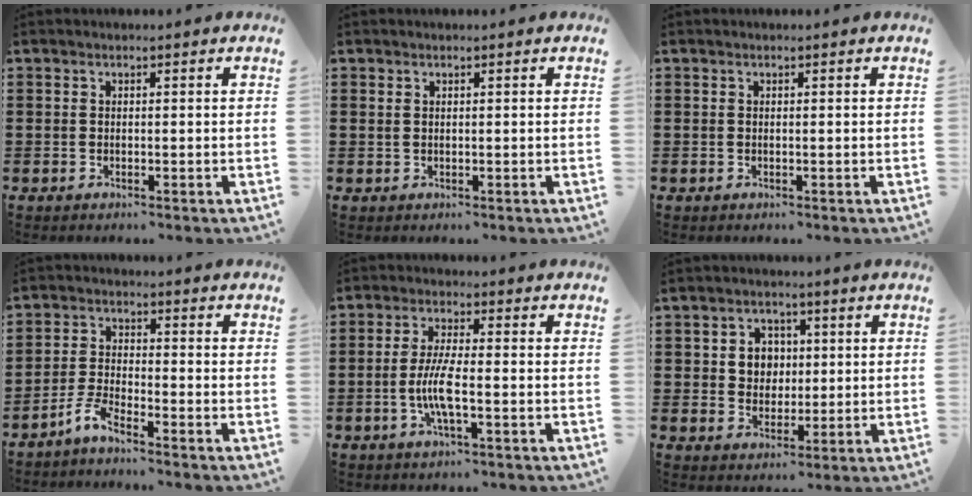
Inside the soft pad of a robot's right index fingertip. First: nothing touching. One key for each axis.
{"total": 0.6, "fx": 0.4, "fy": 0.4, "fz": 0.3, "tx": -0.007, "ty": 0.002, "tz": 0.007}
{"total": 0.0}
{"total": 3.8, "fx": -3.4, "fy": 0.1, "fz": 1.6, "tx": -0.050, "ty": -0.003, "tz": -0.073}
{"total": 6.0, "fx": -1.7, "fy": 1.1, "fz": 5.7, "tx": -0.127, "ty": -0.010, "tz": -0.038}
{"total": 4.6, "fx": 0.8, "fy": 4.2, "fz": 1.6, "tx": -0.041, "ty": 0.011, "tz": 0.010}